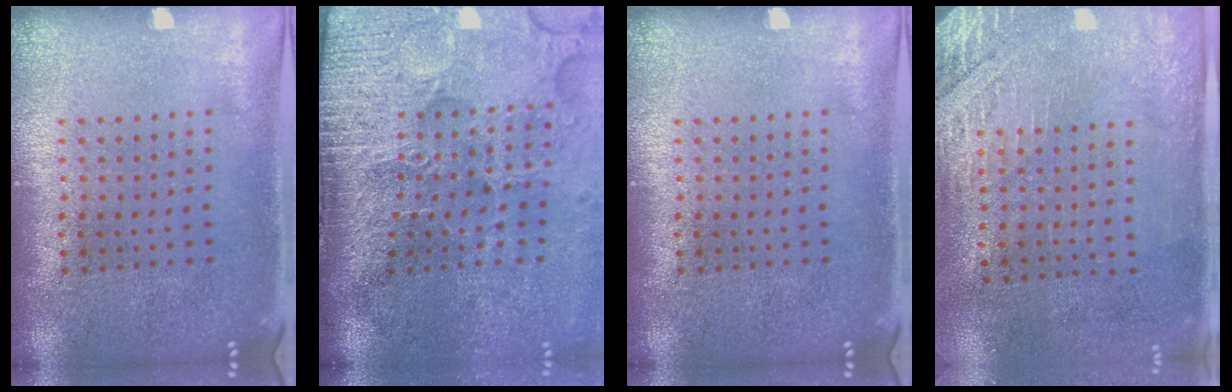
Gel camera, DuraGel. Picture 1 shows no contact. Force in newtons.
{"total": 5.0, "press": 4.0, "slide": 3.0}
{"total": 0.0}
{"total": 2.9, "press": 2.5, "slide": 1.5}